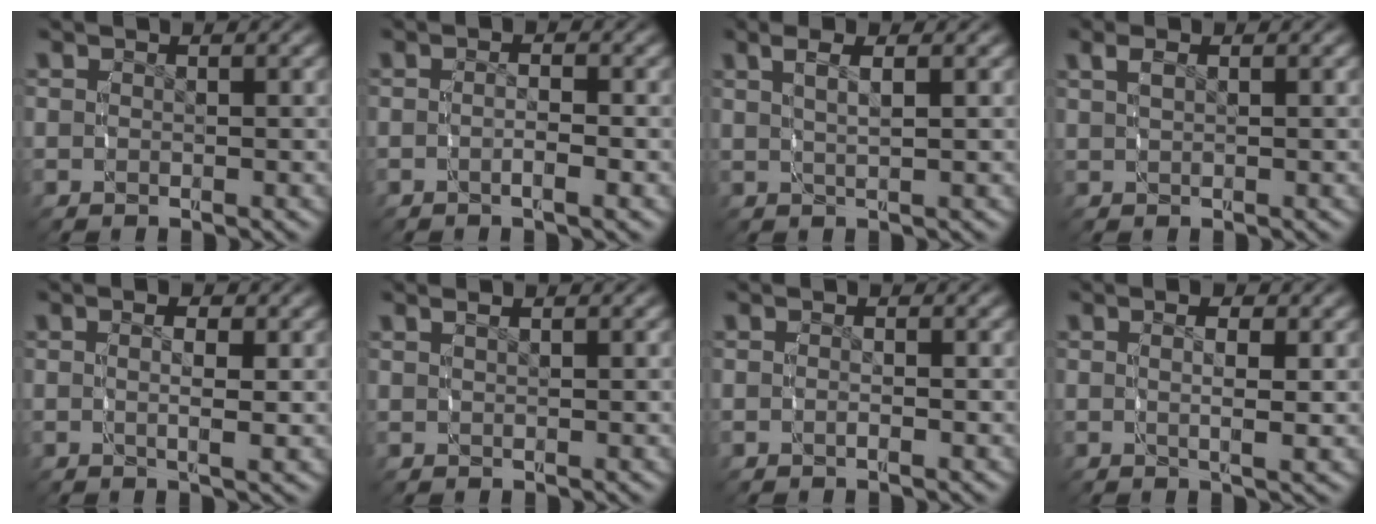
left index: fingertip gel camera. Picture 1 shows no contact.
{"total": 1.9, "force": [-1.0, 0.2, 1.7], "torque": [-0.029, -0.003, -0.015]}
{"total": 3.3, "force": [1.8, 0.6, 2.7], "torque": [-0.039, 0.006, 0.034]}
{"total": 1.1, "force": [0.7, -0.2, 0.8], "torque": [-0.018, -0.001, 0.021]}
{"total": 2.3, "force": [0.3, 0.1, 2.3], "torque": [-0.030, -0.005, 0.005]}
{"total": 1.0, "force": [0.6, -0.6, 0.6], "torque": [-0.003, 0.003, 0.015]}
{"total": 0.6, "force": [-0.4, 0.1, 0.4], "torque": [-0.013, -0.001, -0.007]}
{"total": 2.6, "force": [0.6, 0.1, 2.5], "torque": [-0.032, -0.003, 0.009]}